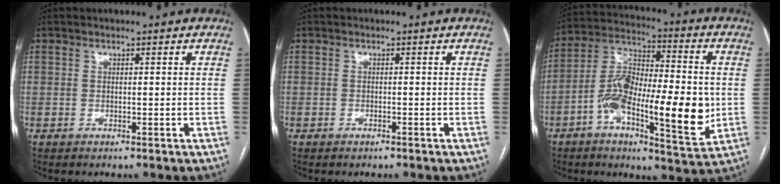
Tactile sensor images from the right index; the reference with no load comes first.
{"total": 0.6, "force": [-0.5, 0.2, 0.2], "torque": [-0.009, -0.001, -0.006]}
{"total": 17.8, "force": [-3.7, 5.4, 16.6], "torque": [-0.300, 0.008, -0.066]}